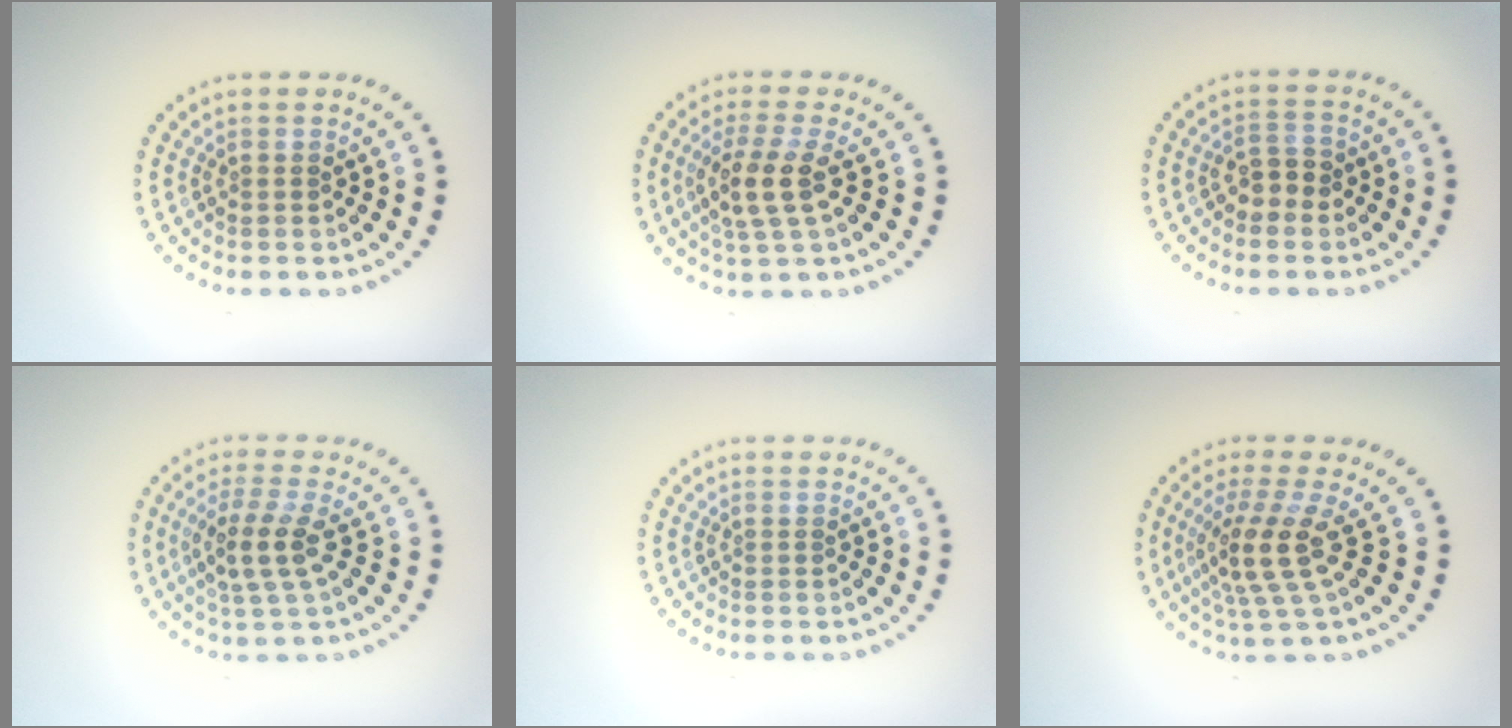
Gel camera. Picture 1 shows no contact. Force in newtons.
{"total": 3.5, "press": 3.0, "slide": 1.7}
{"total": 2.1, "press": 2.0, "slide": 0.5}
{"total": 3.5, "press": 3.0, "slide": 1.7}
{"total": 0.0}
{"total": 4.3, "press": 3.1, "slide": 3.0}